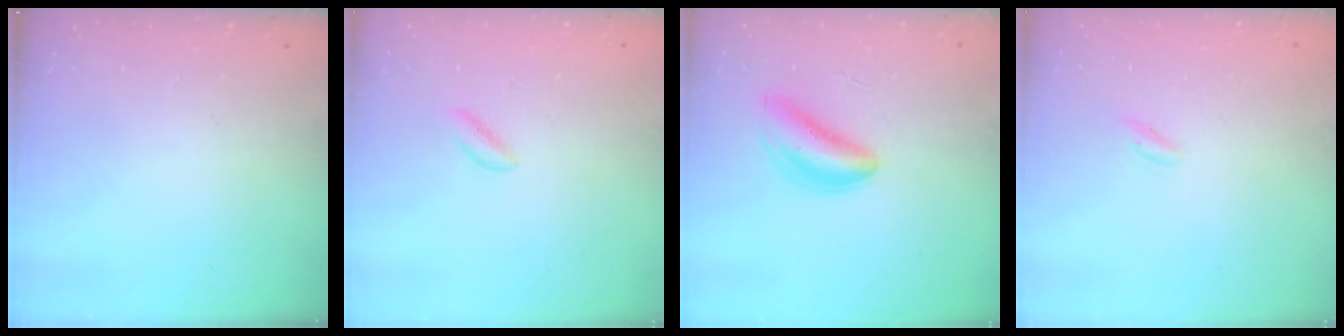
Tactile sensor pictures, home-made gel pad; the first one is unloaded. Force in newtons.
{"total": 1.1, "press": 1.0, "slide": 0.5}
{"total": 5.2, "press": 4.9, "slide": 1.6}
{"total": 0.0}